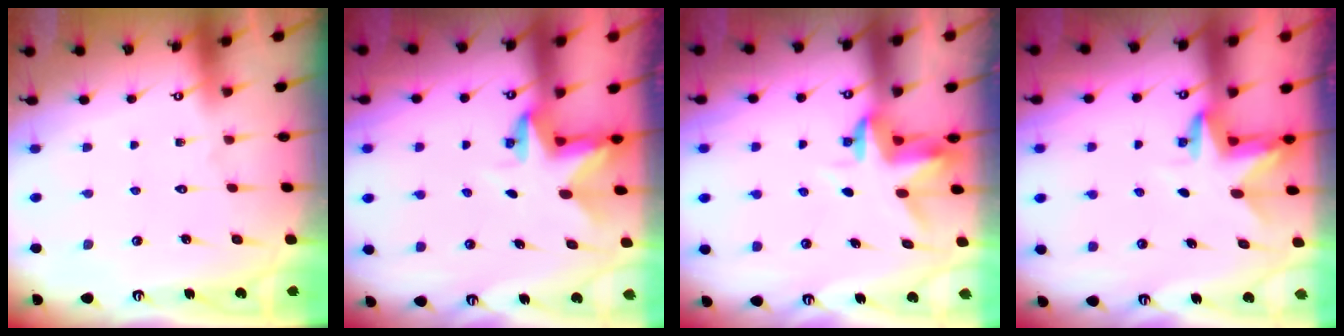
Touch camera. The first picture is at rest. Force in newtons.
{"total": 3.0, "press": 3.0, "slide": 0.2}
{"total": 3.4, "press": 3.4, "slide": 0.2}
{"total": 3.3, "press": 3.3, "slide": 0.1}